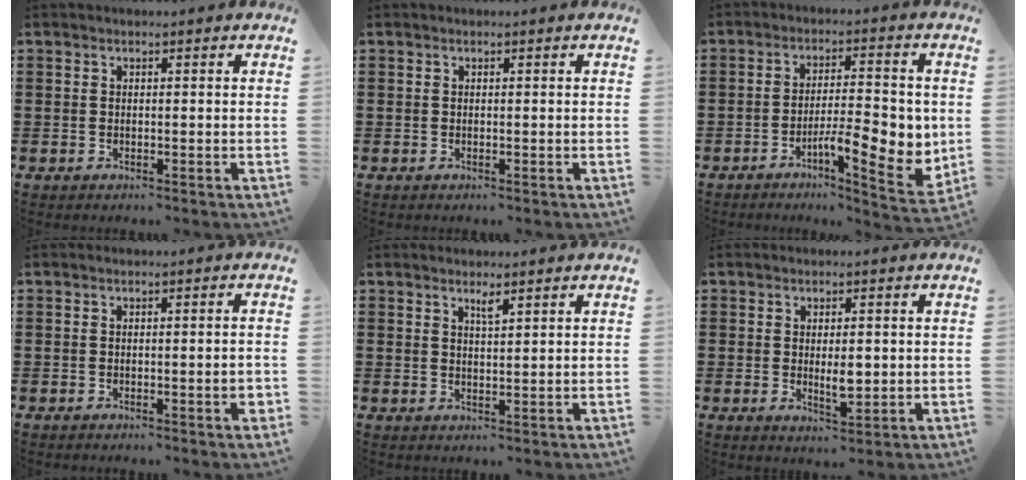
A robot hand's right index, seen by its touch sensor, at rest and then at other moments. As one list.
[{"total": 0.0}, {"total": 10.2, "force": [-2.4, 3.4, 9.3], "torque": [-0.126, -0.005, -0.034]}, {"total": 2.2, "force": [-0.7, 0.1, 2.1], "torque": [-0.034, -0.002, -0.012]}, {"total": 1.7, "force": [1.2, 0.2, 1.1], "torque": [-0.023, 0.000, 0.021]}, {"total": 3.5, "force": [0.0, 1.4, 3.3], "torque": [-0.053, -0.002, -0.002]}]